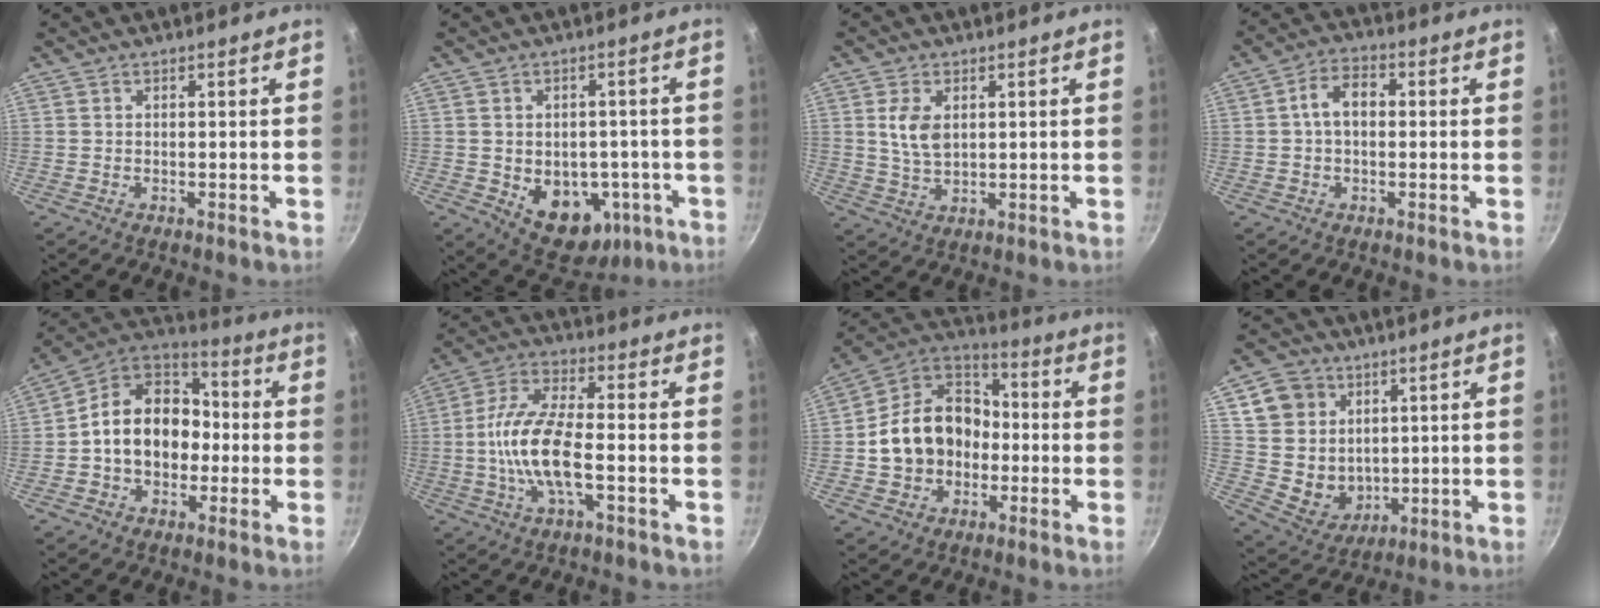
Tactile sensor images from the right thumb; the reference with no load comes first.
{"total": 13.3, "force": [-3.3, 9.7, 8.4], "torque": [-0.076, 0.005, -0.023]}
{"total": 5.9, "force": [1.4, 3.6, 4.4], "torque": [-0.082, -0.009, 0.030]}
{"total": 6.0, "force": [0.3, 3.9, 4.5], "torque": [-0.065, 0.018, -0.004]}
{"total": 16.0, "force": [-1.4, 12.4, 10.1], "torque": [-0.124, 0.047, -0.041]}
{"total": 12.8, "force": [-2.7, 4.7, 11.6], "torque": [-0.229, 0.028, -0.065]}
{"total": 17.0, "force": [-2.2, 13.7, 9.8], "torque": [-0.143, 0.053, -0.047]}
{"total": 13.1, "force": [4.2, 11.4, 4.9], "torque": [-0.056, -0.013, 0.094]}